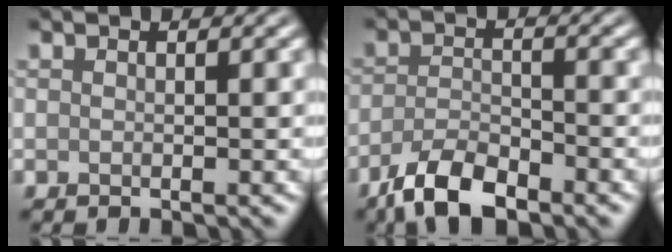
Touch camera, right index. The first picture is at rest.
{"total": 5.0, "force": [-3.6, 1.9, 2.9], "torque": [-0.053, -0.008, -0.073]}